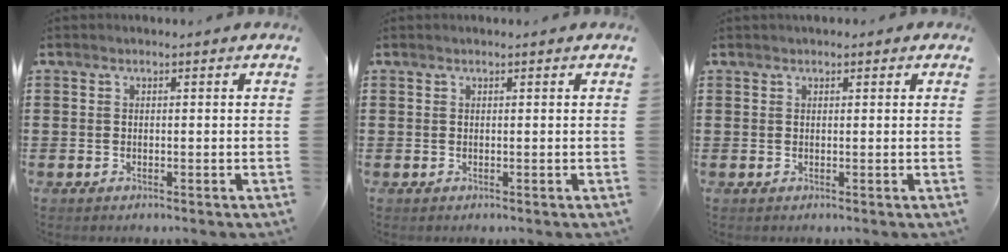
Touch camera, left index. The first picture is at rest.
{"total": 0.0}
{"total": 0.7, "force": [0.5, 0.4, 0.3], "torque": [-0.007, 0.005, 0.009]}